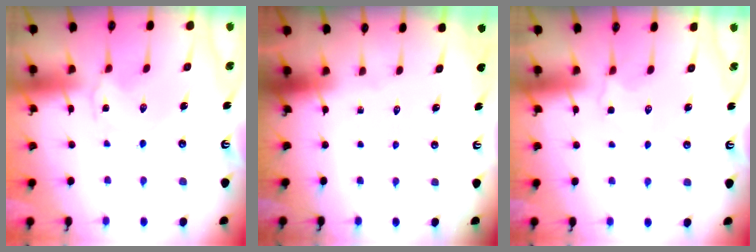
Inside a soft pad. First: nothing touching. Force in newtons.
{"total": 0.0}
{"total": 2.3, "press": 2.0, "slide": 1.2}